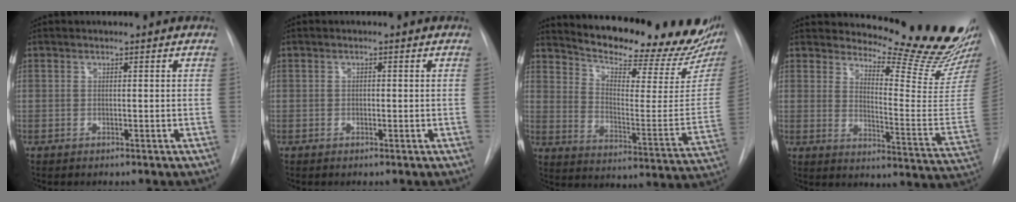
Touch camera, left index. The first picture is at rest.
{"total": 0.8, "force": [-0.5, 0.5, 0.4], "torque": [-0.002, -0.002, -0.013]}
{"total": 24.7, "force": [21.8, 4.6, 10.6], "torque": [-0.162, -0.088, 0.278]}
{"total": 19.7, "force": [18.5, 0.7, 6.5], "torque": [-0.092, -0.146, 0.219]}